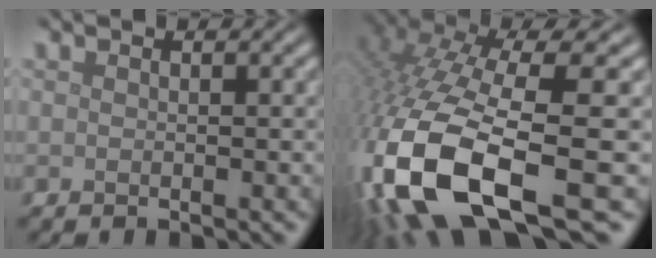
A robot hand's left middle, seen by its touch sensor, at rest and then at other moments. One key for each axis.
{"total": 15.8, "fx": -5.8, "fy": 5.6, "fz": 13.6, "tx": -0.313, "ty": -0.023, "tz": -0.091}